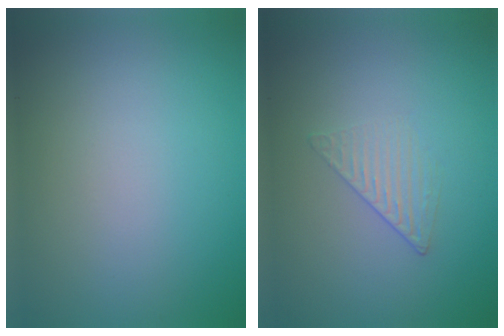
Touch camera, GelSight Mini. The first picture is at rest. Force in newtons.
{"total": 1.3, "press": 0.4, "slide": 1.2}